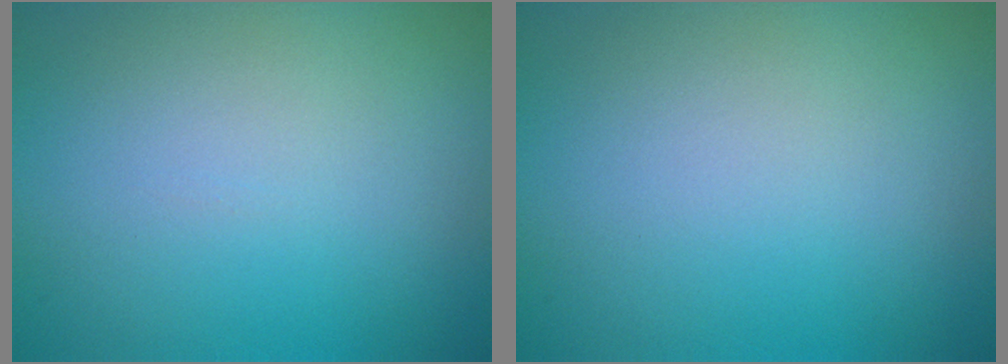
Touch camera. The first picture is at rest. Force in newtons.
{"total": 0.0}